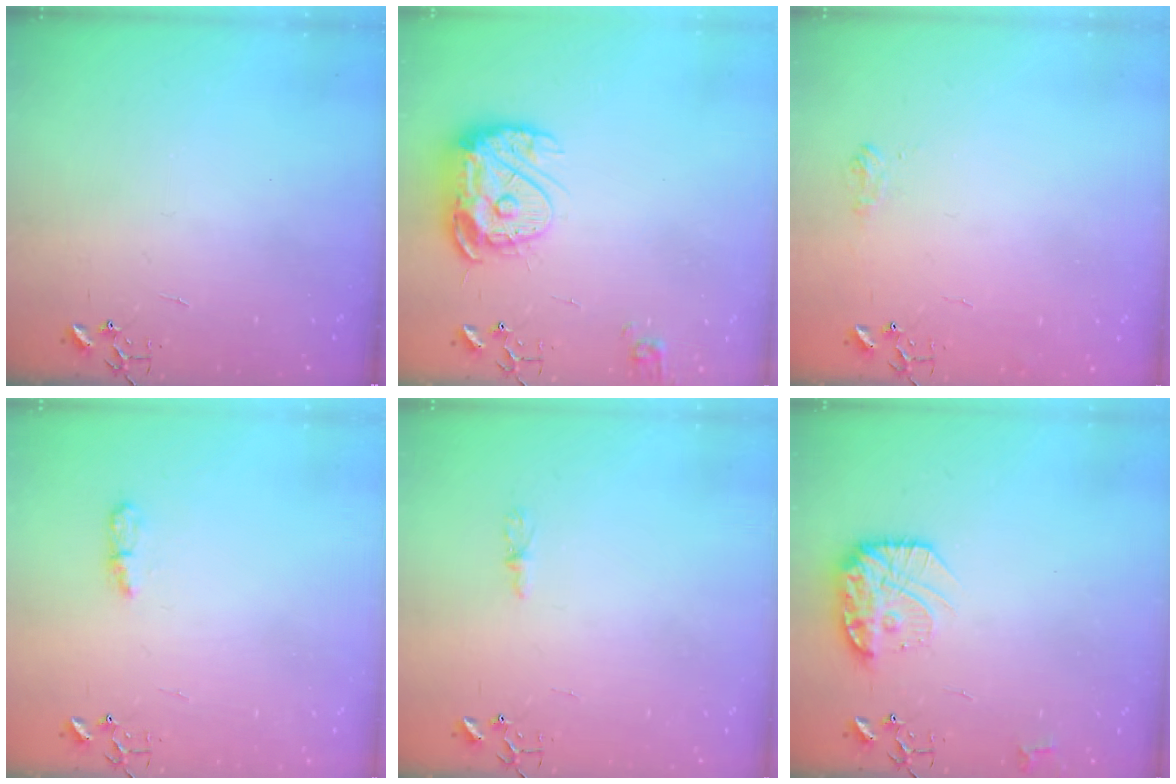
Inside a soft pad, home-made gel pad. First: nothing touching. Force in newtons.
{"total": 15.4, "press": 15.3, "slide": 1.3}
{"total": 7.1, "press": 7.1, "slide": 0.8}
{"total": 6.1, "press": 6.1, "slide": 0.5}
{"total": 4.4, "press": 4.3, "slide": 0.5}
{"total": 16.1, "press": 16.0, "slide": 1.4}